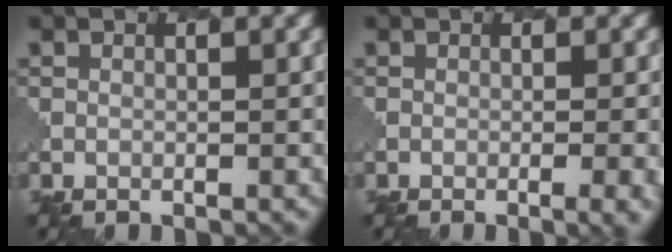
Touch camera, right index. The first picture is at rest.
{"total": 3.1, "force": [-1.1, 1.0, 2.7], "torque": [-0.018, 0.005, -0.014]}